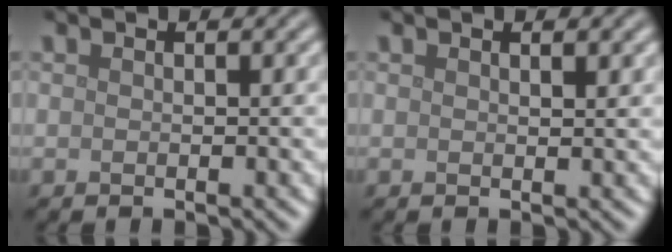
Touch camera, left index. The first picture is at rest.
{"total": 0.6, "force": [0.4, 0.1, 0.4], "torque": [-0.006, -0.001, 0.008]}